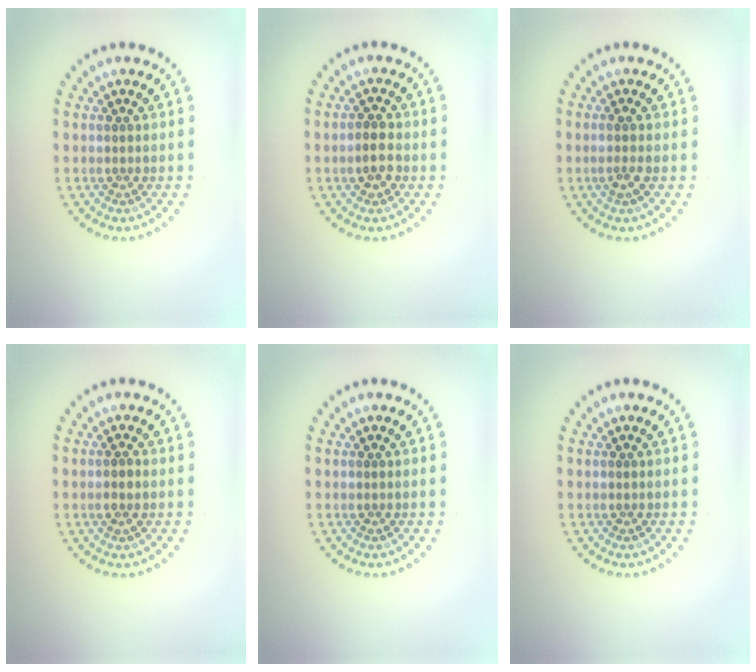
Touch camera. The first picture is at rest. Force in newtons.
{"total": 2.4, "press": 2.3, "slide": 0.5}
{"total": 1.0, "press": 0.9, "slide": 0.4}
{"total": 0.9, "press": 0.8, "slide": 0.4}
{"total": 0.0}
{"total": 0.0}